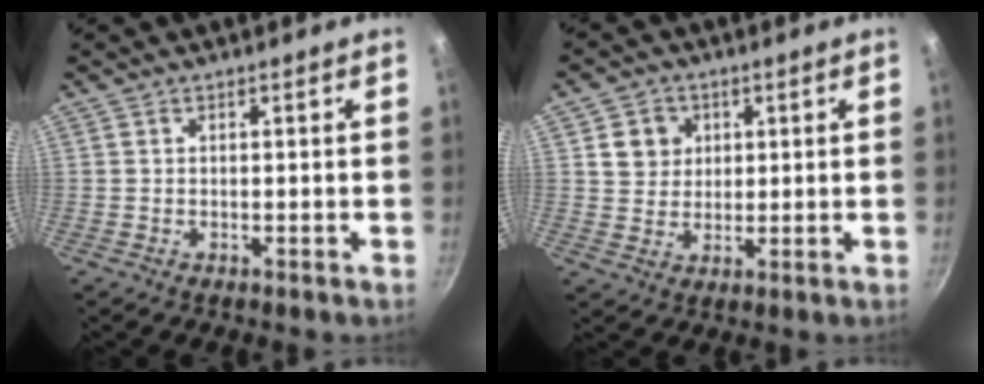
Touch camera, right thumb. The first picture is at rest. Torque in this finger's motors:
{"motor_torque": [0.15, 1.61, 0.63, 0.45, 0.00]}